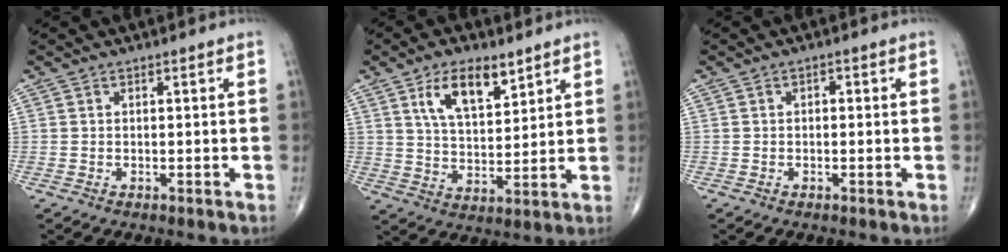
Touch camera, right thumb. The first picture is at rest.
{"total": 10.6, "force": [5.8, 4.9, 7.4], "torque": [-0.113, -0.030, 0.111]}
{"total": 1.1, "force": [0.1, 0.7, 0.8], "torque": [-0.008, 0.004, -0.002]}